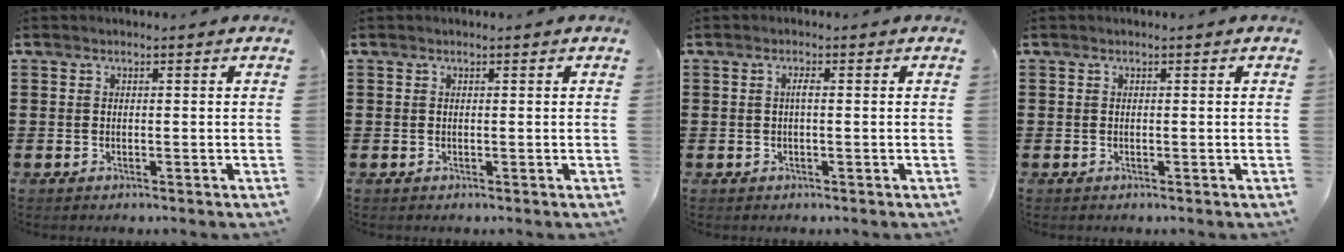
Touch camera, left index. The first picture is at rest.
{"total": 0.0}
{"total": 1.2, "force": [-0.1, 0.2, 1.2], "torque": [-0.026, 0.000, -0.001]}
{"total": 0.0}